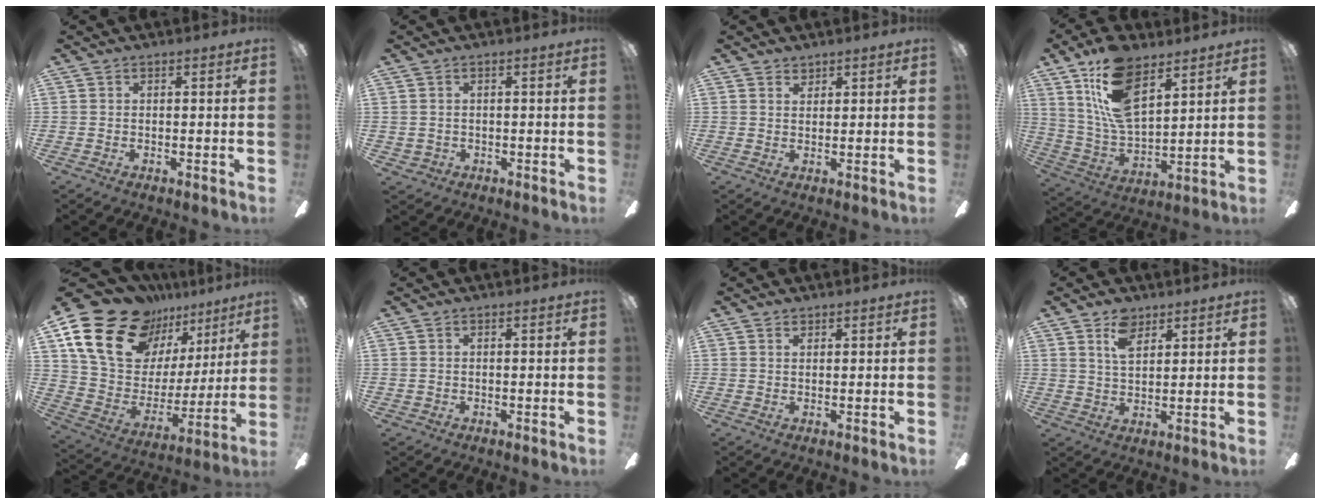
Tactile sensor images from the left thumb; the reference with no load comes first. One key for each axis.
{"total": 1.4, "fx": -0.1, "fy": 1.4, "fz": 0.2, "tx": -0.006, "ty": 0.001, "tz": -0.004}
{"total": 1.7, "fx": 1.5, "fy": 0.9, "fz": 0.3, "tx": 0.002, "ty": -0.004, "tz": 0.027}
{"total": 17.6, "fx": 9.8, "fy": 8.7, "fz": 11.8, "tx": -0.247, "ty": -0.036, "tz": 0.176}
{"total": 22.4, "fx": 14.7, "fy": 13.3, "fz": 10.4, "tx": -0.199, "ty": -0.090, "tz": 0.279}
{"total": 0.6, "fx": -0.2, "fy": 0.6, "fz": 0.1, "tx": -0.001, "ty": 0.004, "tz": -0.005}
{"total": 1.0, "fx": 0.7, "fy": 0.6, "fz": 0.3, "tx": -0.007, "ty": 0.001, "tz": 0.014}
{"total": 6.5, "fx": 4.1, "fy": 3.5, "fz": 3.7, "tx": -0.068, "ty": -0.005, "tz": 0.073}